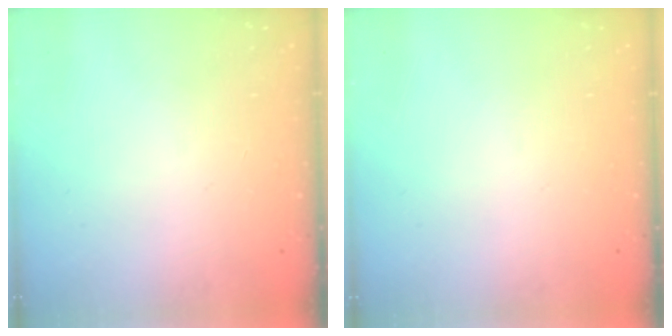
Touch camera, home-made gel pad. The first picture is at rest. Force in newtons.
{"total": 0.0}